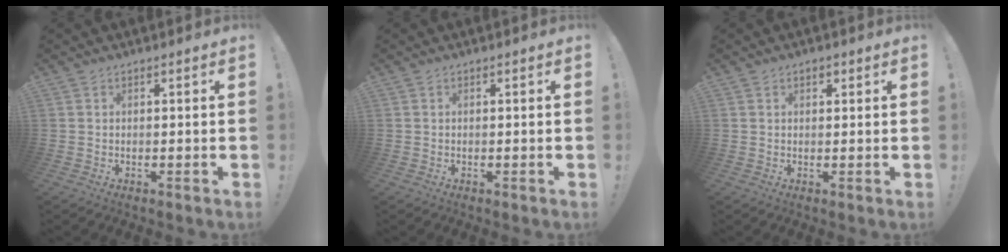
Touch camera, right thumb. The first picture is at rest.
{"total": 0.0}
{"total": 1.2, "force": [0.6, 0.8, 0.5], "torque": [0.001, -0.003, 0.009]}